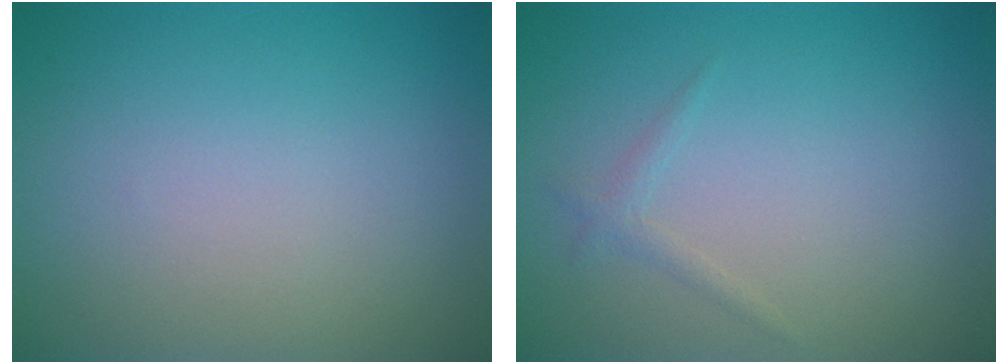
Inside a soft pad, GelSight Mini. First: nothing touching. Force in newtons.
{"total": 0.9, "press": 0.9, "slide": 0.1}